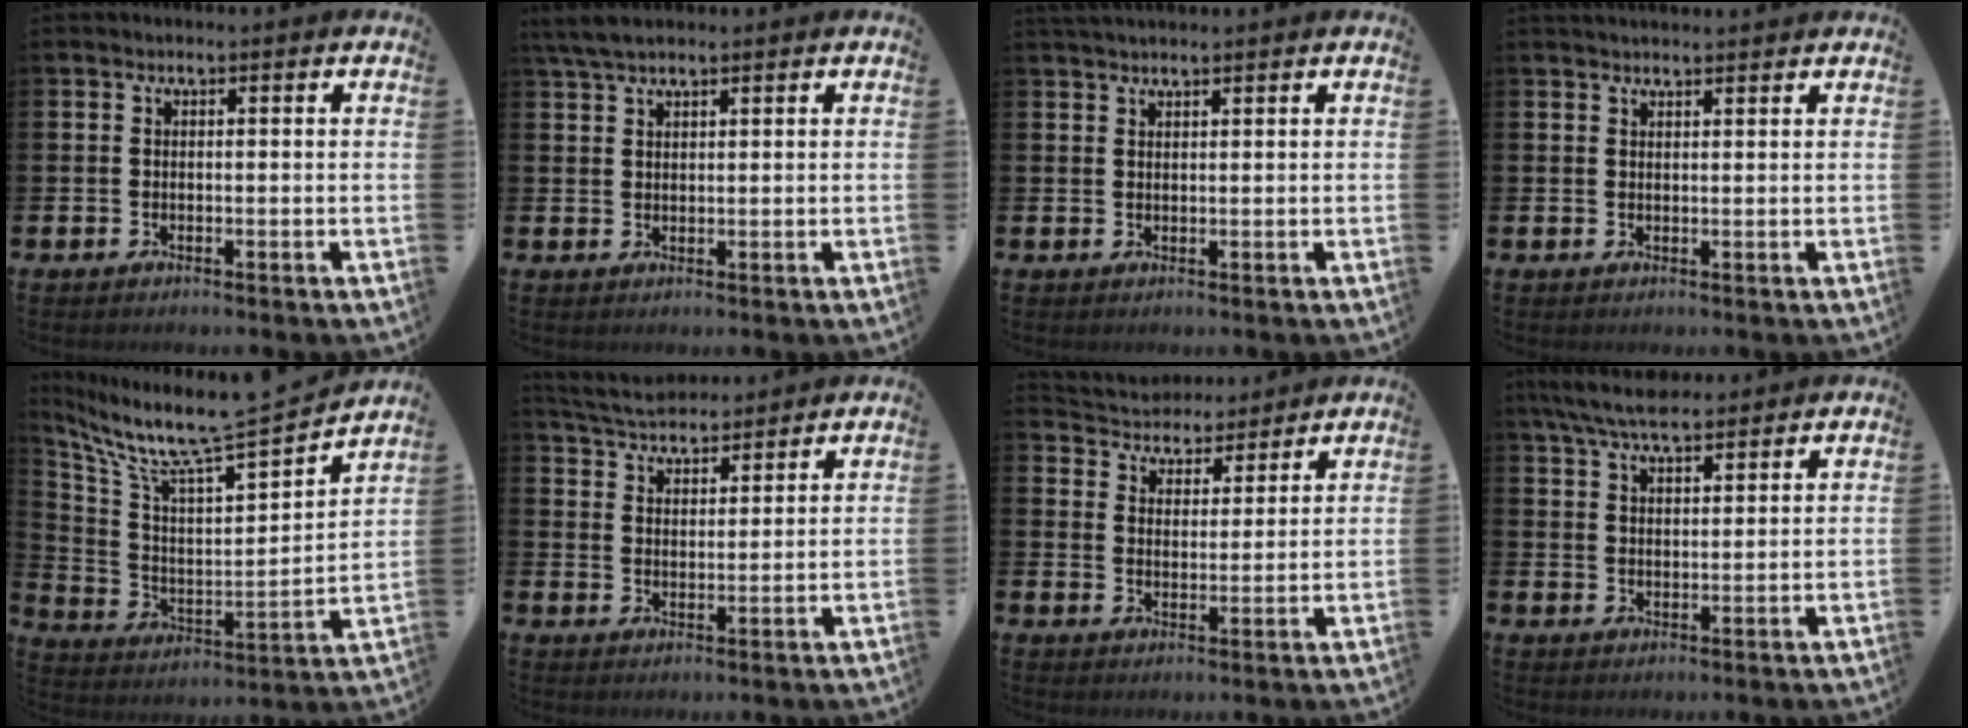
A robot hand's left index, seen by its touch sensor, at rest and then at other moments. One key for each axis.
{"total": 3.7, "fx": 3.1, "fy": 0.9, "fz": 1.8, "tx": -0.037, "ty": -0.003, "tz": 0.057}
{"total": 1.6, "fx": 1.5, "fy": 0.1, "fz": 0.3, "tx": -0.006, "ty": -0.001, "tz": 0.028}
{"total": 1.6, "fx": 1.6, "fy": 0.2, "fz": 0.2, "tx": 0.005, "ty": -0.008, "tz": 0.027}
{"total": 9.2, "fx": 8.3, "fy": 0.3, "fz": 3.9, "tx": -0.116, "ty": -0.074, "tz": 0.133}
{"total": 4.9, "fx": 4.8, "fy": 0.7, "fz": 0.2, "tx": -0.027, "ty": -0.029, "tz": 0.086}
{"total": 4.4, "fx": 4.2, "fy": 1.3, "fz": -0.5, "tx": -0.015, "ty": -0.031, "tz": 0.071}
{"total": 6.8, "fx": 6.2, "fy": 1.5, "fz": 2.3, "tx": -0.057, "ty": -0.024, "tz": 0.113}